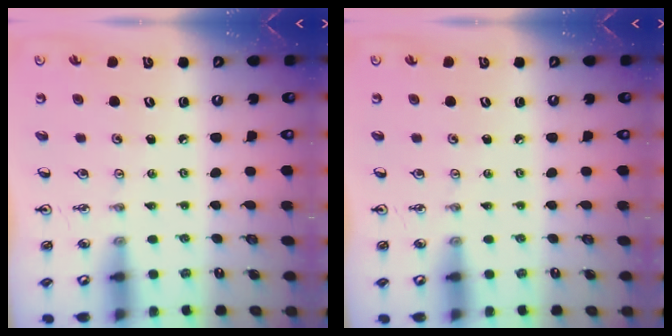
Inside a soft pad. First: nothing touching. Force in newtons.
{"total": 0.0}